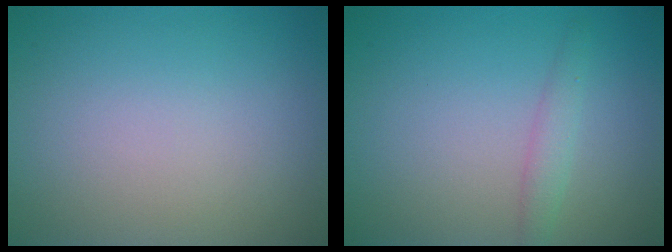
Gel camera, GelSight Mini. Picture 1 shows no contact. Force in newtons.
{"total": 1.5, "press": 1.5, "slide": 0.0}